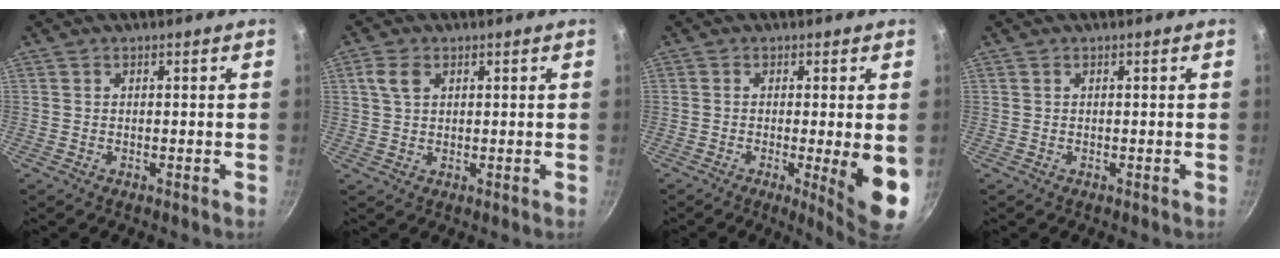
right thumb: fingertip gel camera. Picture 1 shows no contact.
{"total": 3.6, "force": [1.4, 2.4, 2.3], "torque": [-0.034, 0.001, 0.025]}
{"total": 8.7, "force": [-1.3, 0.9, 8.5], "torque": [-0.111, -0.015, -0.012]}
{"total": 0.0}